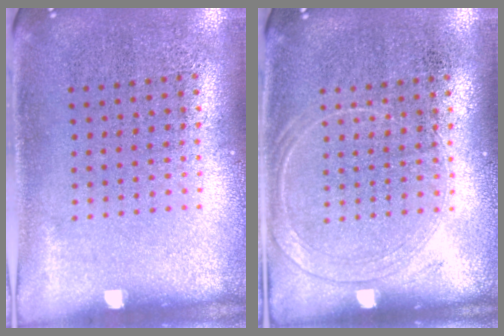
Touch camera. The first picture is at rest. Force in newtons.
{"total": 1.2, "press": 1.2, "slide": 0.2}